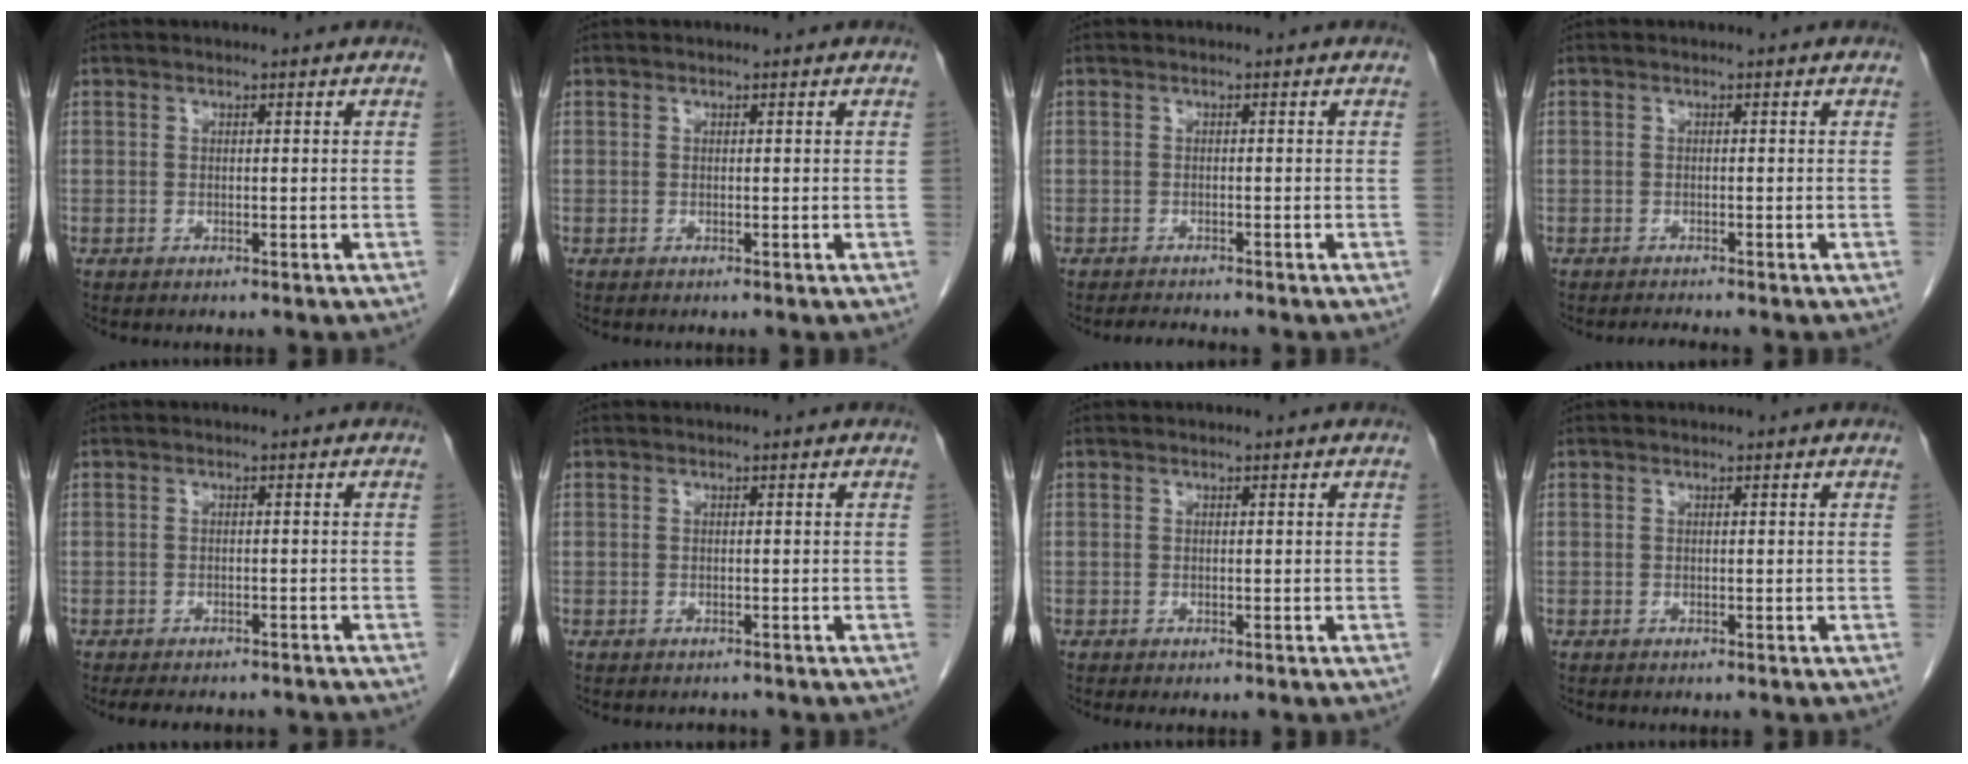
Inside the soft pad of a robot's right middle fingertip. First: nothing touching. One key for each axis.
{"total": 0.0}
{"total": 1.7, "fx": -1.7, "fy": 0.0, "fz": 0.4, "tx": -0.011, "ty": -0.007, "tz": -0.025}
{"total": 1.1, "fx": -1.0, "fy": -0.2, "fz": 0.1, "tx": -0.008, "ty": -0.006, "tz": -0.015}
{"total": 8.4, "fx": -7.5, "fy": 2.4, "fz": 2.9, "tx": -0.037, "ty": 0.000, "tz": -0.088}
{"total": 1.7, "fx": -1.5, "fy": 0.8, "fz": 0.2, "tx": -0.007, "ty": -0.001, "tz": -0.020}
{"total": 0.9, "fx": -0.6, "fy": 0.4, "fz": 0.5, "tx": -0.006, "ty": -0.001, "tz": -0.006}
{"total": 0.0}